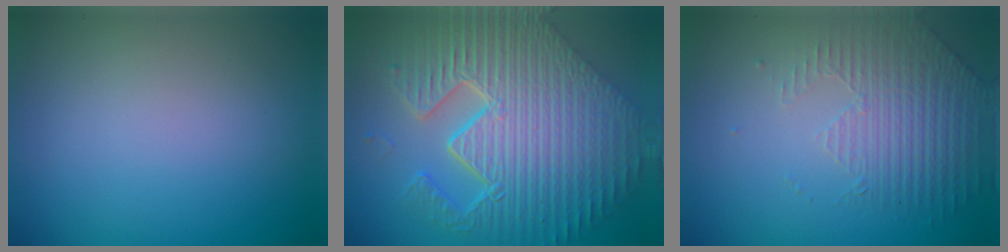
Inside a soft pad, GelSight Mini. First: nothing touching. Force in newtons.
{"total": 12.0, "press": 7.8, "slide": 9.1}
{"total": 2.1, "press": 1.8, "slide": 1.0}